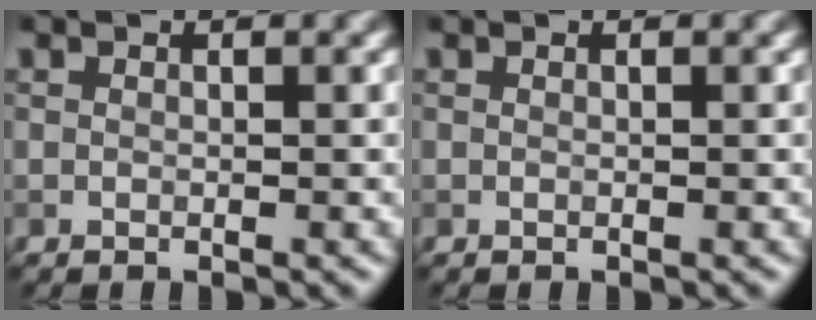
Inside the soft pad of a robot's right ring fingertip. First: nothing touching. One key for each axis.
{"total": 0.0}